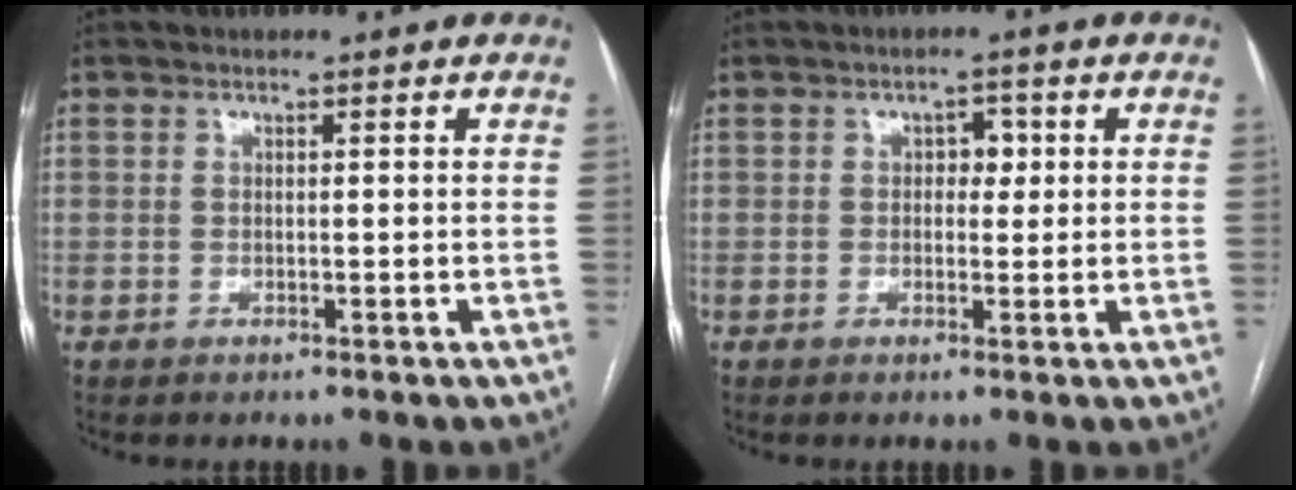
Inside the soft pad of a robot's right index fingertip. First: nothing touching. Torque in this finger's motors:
{"motor_torque": [0.27, 0.11, 0.09, 0.02]}